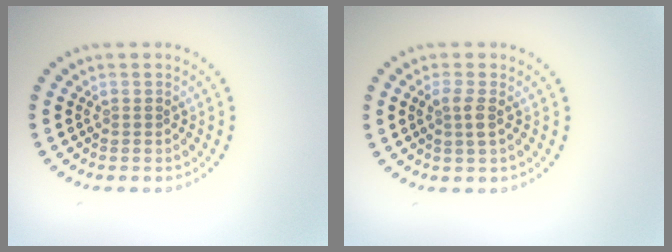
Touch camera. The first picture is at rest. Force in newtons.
{"total": 1.5, "press": 1.3, "slide": 0.7}